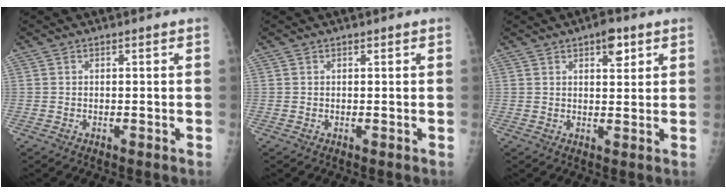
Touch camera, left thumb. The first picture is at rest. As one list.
[{"total": 0.0}, {"total": 4.4, "force": [2.4, 2.0, 3.1], "torque": [-0.029, -0.010, 0.032]}]